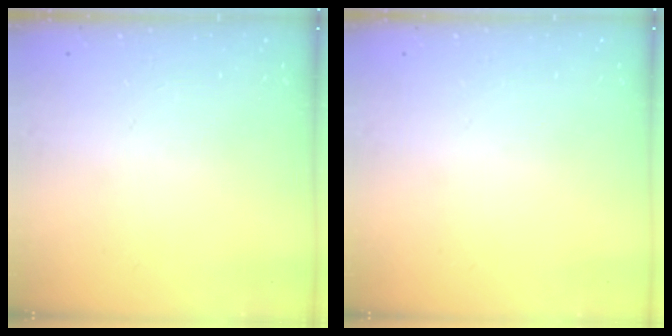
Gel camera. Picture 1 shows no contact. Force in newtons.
{"total": 0.0}